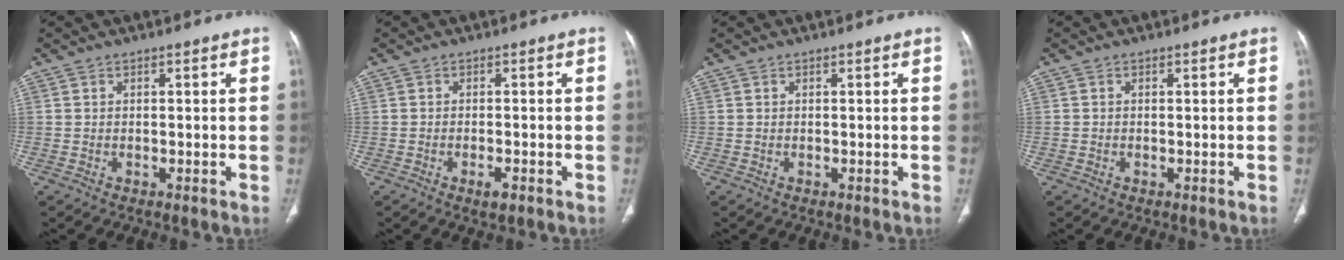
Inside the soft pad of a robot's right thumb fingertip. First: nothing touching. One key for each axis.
{"total": 2.3, "fx": -1.2, "fy": 0.8, "fz": 1.8, "tx": -0.031, "ty": 0.001, "tz": -0.020}
{"total": 0.0}
{"total": 0.0}